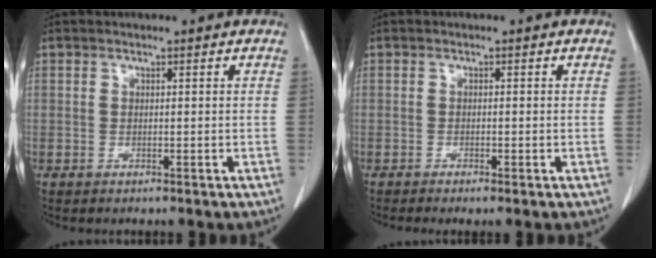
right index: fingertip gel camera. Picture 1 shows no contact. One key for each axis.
{"total": 2.1, "fx": -0.8, "fy": 0.6, "fz": 1.8, "tx": -0.044, "ty": -0.002, "tz": -0.011}